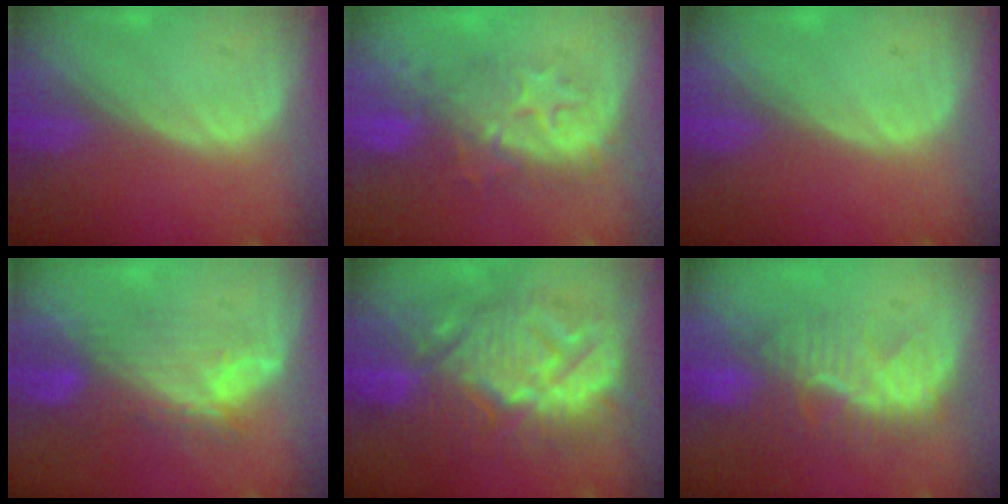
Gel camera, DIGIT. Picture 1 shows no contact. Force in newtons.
{"total": 8.1, "press": 8.1, "slide": 0.8}
{"total": 0.0}
{"total": 7.8, "press": 7.4, "slide": 2.7}
{"total": 13.5, "press": 13.4, "slide": 1.3}
{"total": 9.1, "press": 8.4, "slide": 3.5}